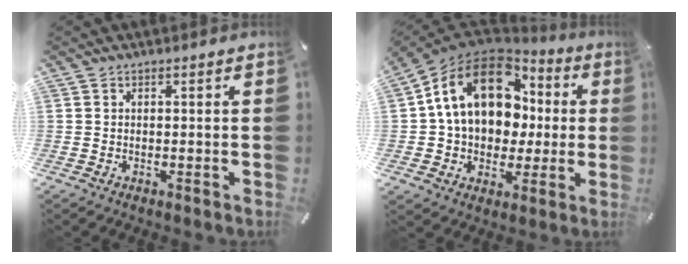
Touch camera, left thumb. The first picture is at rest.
{"total": 17.6, "force": [4.3, 13.5, 10.6], "torque": [-0.203, -0.009, 0.080]}